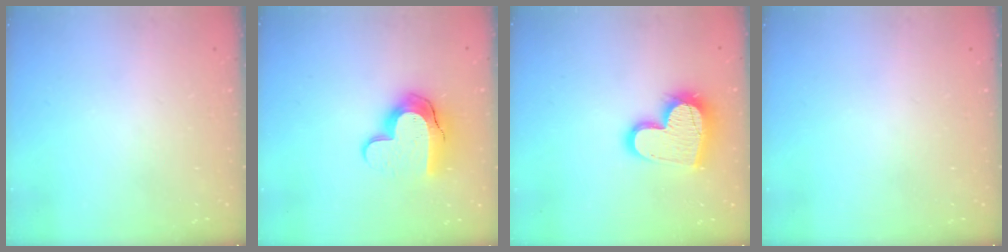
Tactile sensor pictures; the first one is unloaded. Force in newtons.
{"total": 13.3, "press": 13.2, "slide": 1.0}
{"total": 17.9, "press": 17.8, "slide": 1.2}
{"total": 0.0}